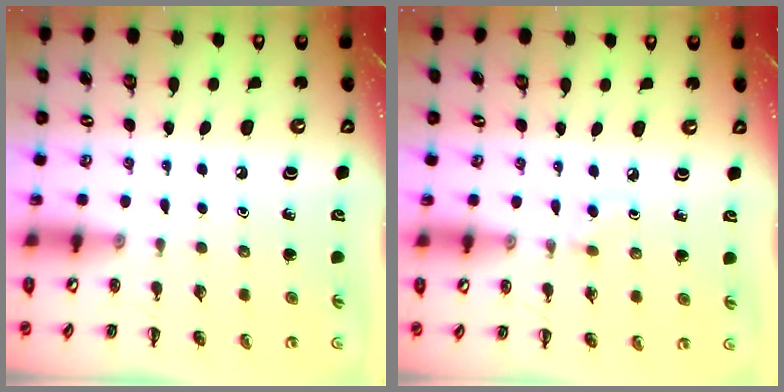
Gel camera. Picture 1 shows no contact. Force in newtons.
{"total": 2.3, "press": 2.1, "slide": 1.0}